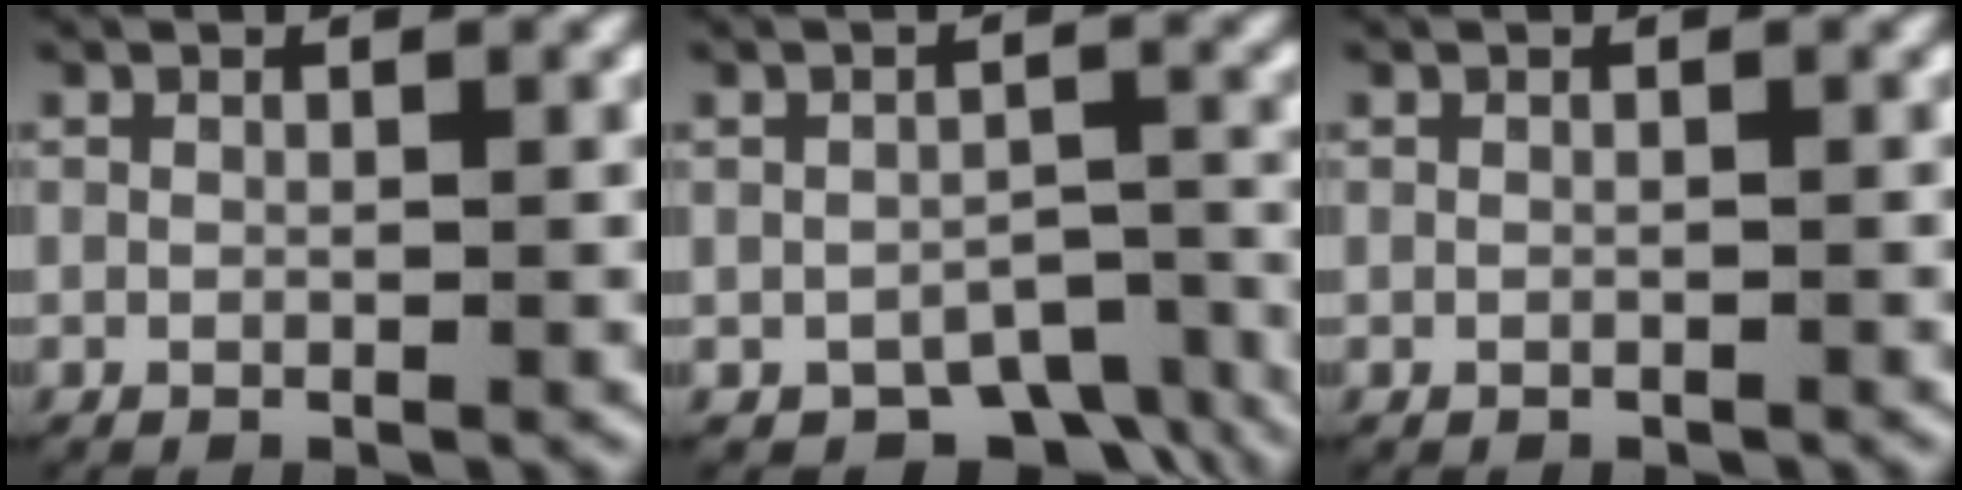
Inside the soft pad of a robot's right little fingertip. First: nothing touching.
{"total": 6.1, "force": [-5.2, 2.7, 2.0], "torque": [-0.004, -0.007, -0.083]}
{"total": 0.0}